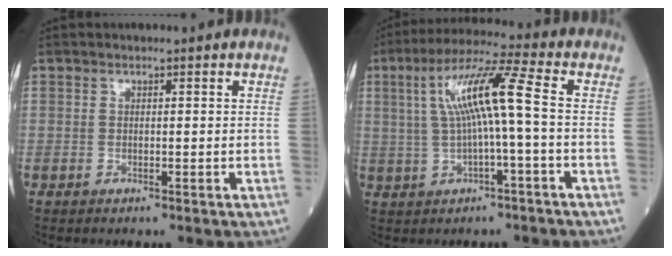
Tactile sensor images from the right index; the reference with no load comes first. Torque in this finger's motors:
{"motor_torque": [0.37, -0.01, 0.56, 0.21]}